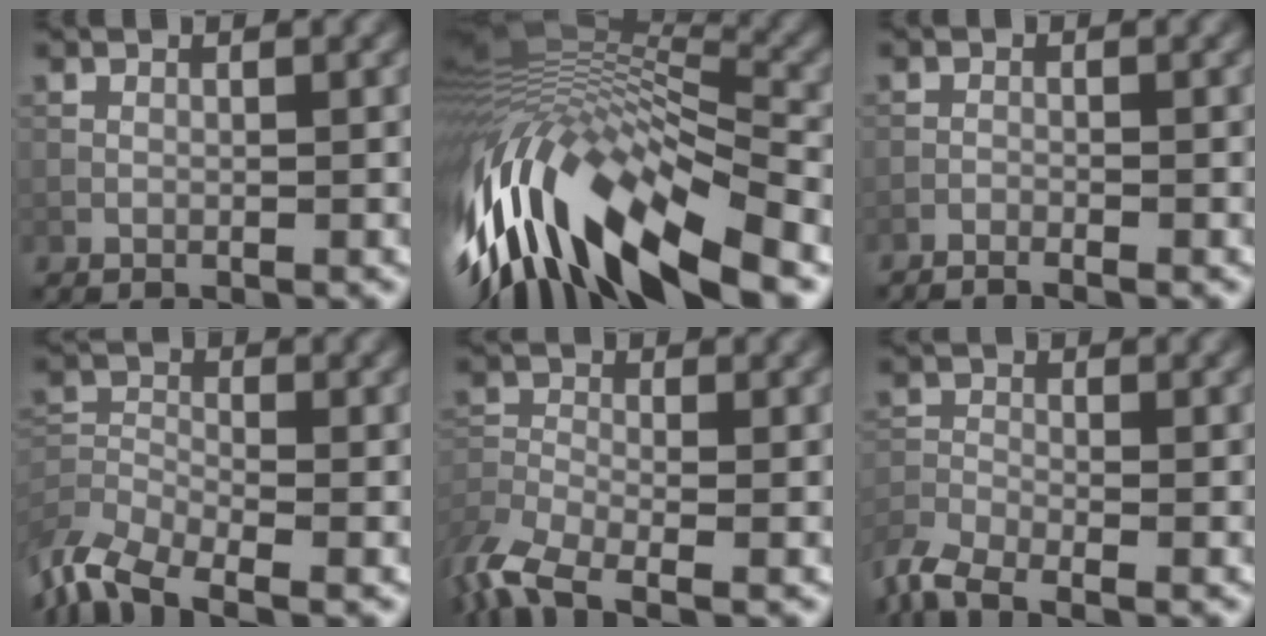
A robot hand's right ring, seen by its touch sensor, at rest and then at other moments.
{"total": 14.8, "force": [-6.0, 5.3, 12.4], "torque": [-0.248, 0.019, -0.101]}
{"total": 1.4, "force": [-1.3, 0.0, 0.6], "torque": [-0.021, 0.000, -0.029]}
{"total": 7.0, "force": [-5.6, 2.5, 3.4], "torque": [-0.067, -0.013, -0.115]}
{"total": 6.1, "force": [-4.4, 2.2, 3.6], "torque": [-0.082, -0.012, -0.100]}
{"total": 4.5, "force": [-3.7, 1.3, 2.2], "torque": [-0.051, -0.012, -0.088]}